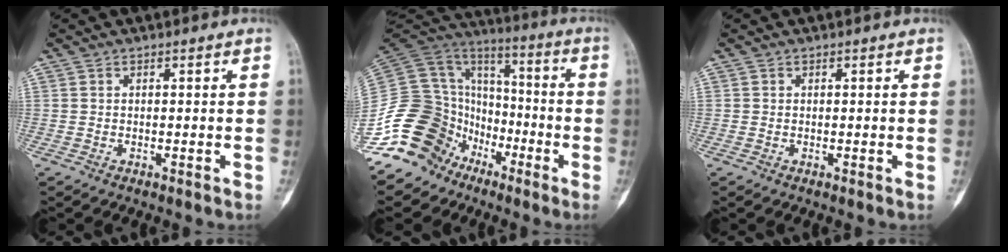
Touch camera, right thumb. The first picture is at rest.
{"total": 21.5, "force": [-11.2, 16.7, 7.5], "torque": [-0.131, 0.116, -0.193]}
{"total": 0.0}